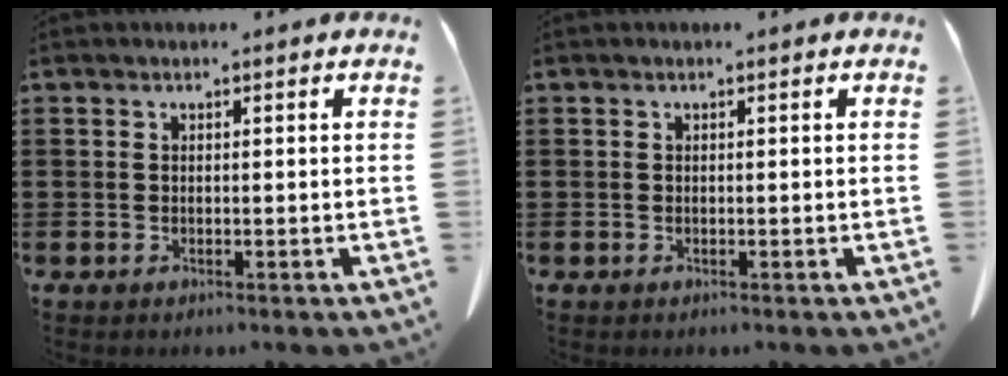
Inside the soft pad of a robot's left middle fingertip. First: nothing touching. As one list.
[{"total": 0.0}]